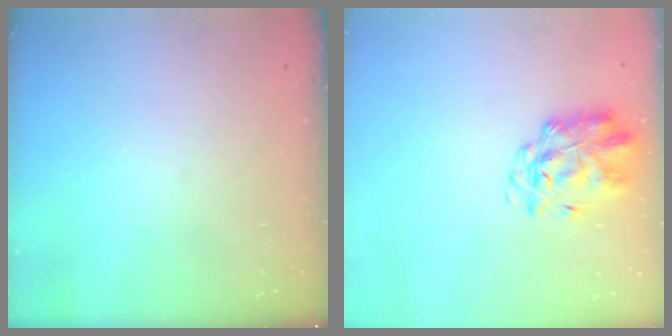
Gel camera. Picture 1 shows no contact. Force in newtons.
{"total": 2.9, "press": 2.8, "slide": 0.8}